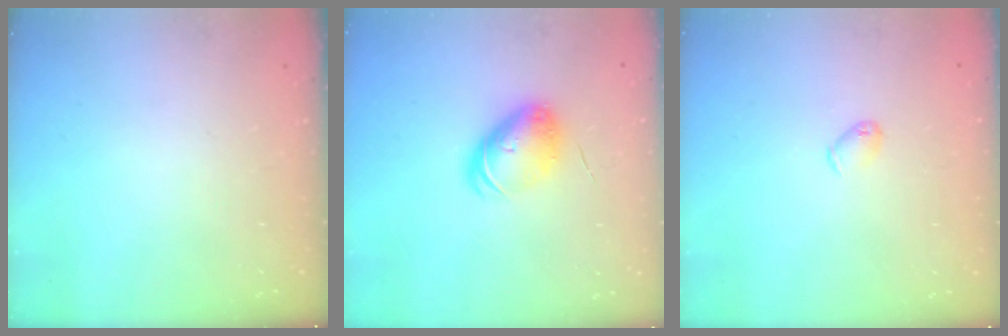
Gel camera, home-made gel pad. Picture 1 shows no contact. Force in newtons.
{"total": 7.7, "press": 7.5, "slide": 1.6}
{"total": 4.5, "press": 4.4, "slide": 1.0}